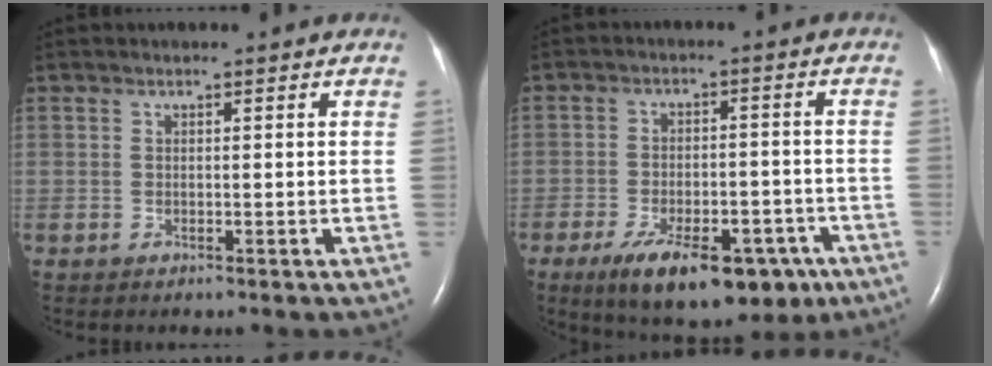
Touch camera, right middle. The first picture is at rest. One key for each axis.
{"total": 16.0, "fx": -9.7, "fy": 7.0, "fz": 10.6, "tx": -0.148, "ty": -0.004, "tz": -0.139}